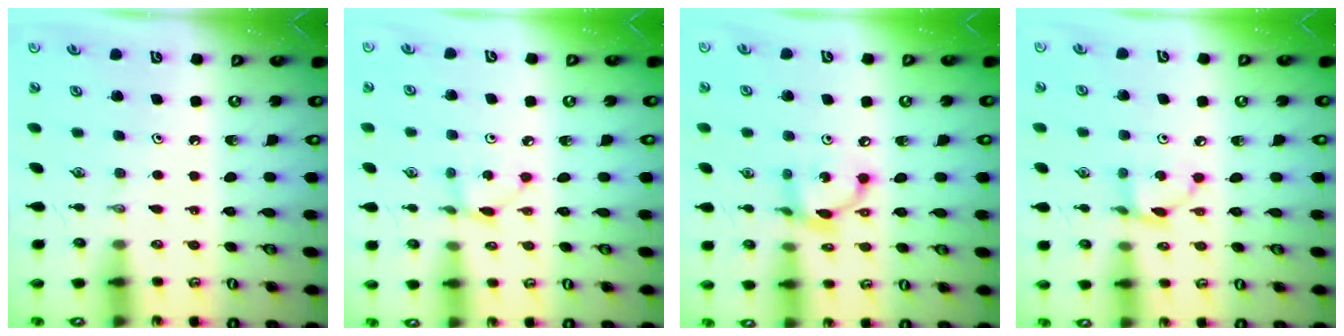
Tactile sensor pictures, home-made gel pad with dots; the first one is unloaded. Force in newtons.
{"total": 4.2, "press": 4.2, "slide": 0.3}
{"total": 8.8, "press": 8.8, "slide": 0.3}
{"total": 4.6, "press": 4.6, "slide": 0.2}